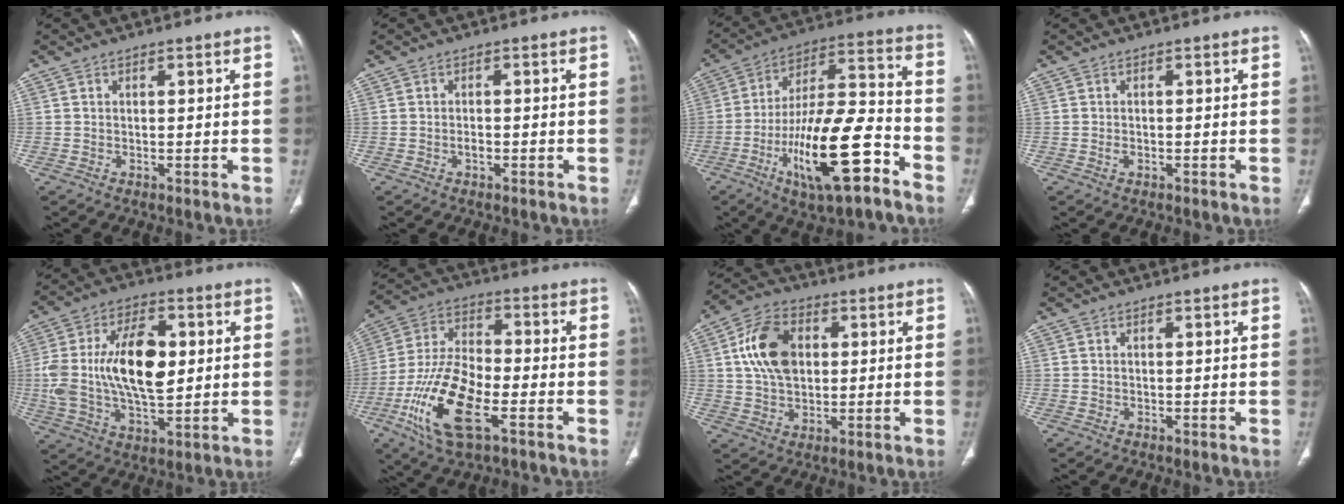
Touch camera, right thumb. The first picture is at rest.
{"total": 1.3, "force": [-0.6, 0.7, 0.9], "torque": [-0.014, 0.003, -0.012]}
{"total": 21.7, "force": [-10.1, 6.9, 17.9], "torque": [-0.319, 0.057, -0.164]}
{"total": 0.9, "force": [-0.4, 0.5, 0.6], "torque": [-0.015, 0.002, -0.009]}
{"total": 17.9, "force": [1.8, 9.2, 15.2], "torque": [-0.268, 0.003, 0.033]}
{"total": 17.1, "force": [-6.5, 7.2, 14.1], "torque": [-0.279, 0.019, -0.118]}
{"total": 11.8, "force": [2.3, 7.9, 8.4], "torque": [-0.141, 0.006, 0.039]}
{"total": 0.0}